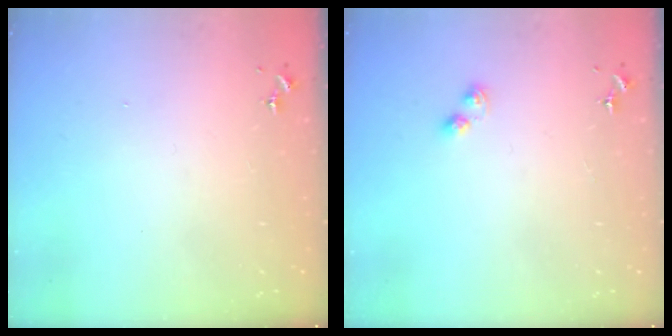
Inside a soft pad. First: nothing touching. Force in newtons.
{"total": 2.9, "press": 2.8, "slide": 0.5}